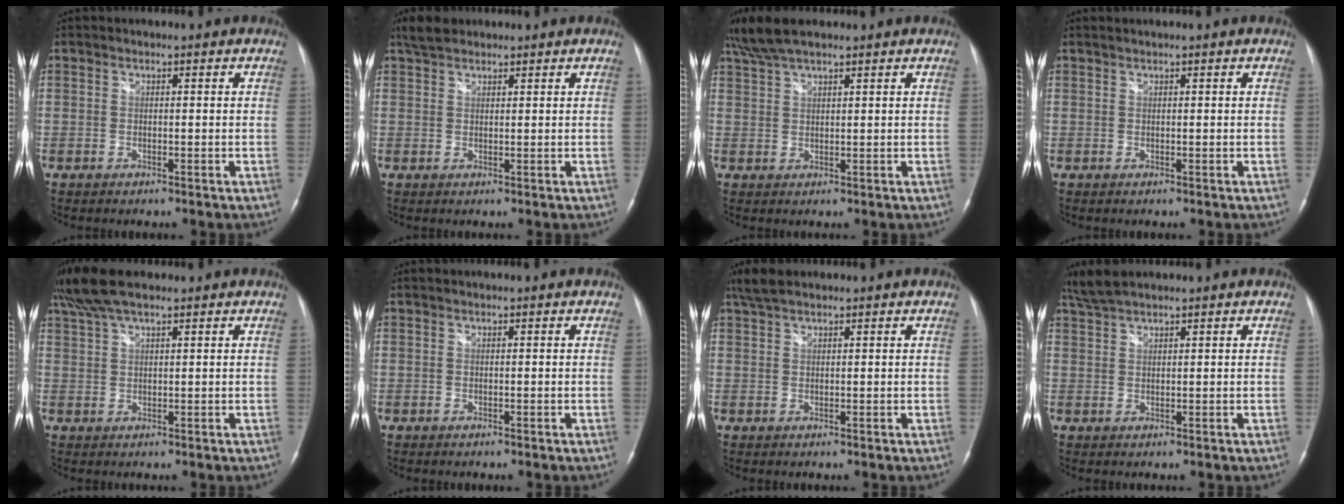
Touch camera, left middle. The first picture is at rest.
{"total": 3.3, "force": [2.7, 1.4, 1.2], "torque": [-0.030, 0.015, 0.051]}
{"total": 6.3, "force": [5.2, 1.1, 3.4], "torque": [-0.077, 0.028, 0.102]}
{"total": 0.6, "force": [0.5, -0.1, 0.3], "torque": [-0.008, 0.007, 0.014]}
{"total": 7.6, "force": [6.0, 1.7, 4.4], "torque": [-0.094, 0.034, 0.114]}
{"total": 0.0}
{"total": 3.5, "force": [2.9, 1.0, 1.8], "torque": [-0.044, 0.017, 0.059]}
{"total": 3.9, "force": [3.5, 0.4, 1.8], "torque": [-0.048, 0.019, 0.074]}